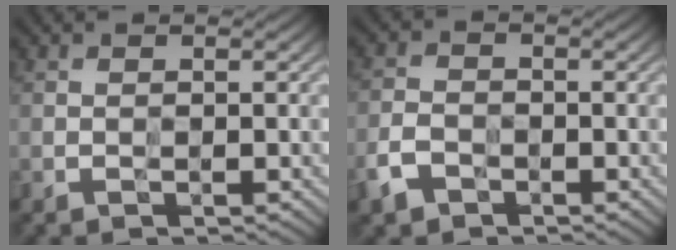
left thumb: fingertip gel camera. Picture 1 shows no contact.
{"total": 4.3, "force": [-3.1, 2.6, 1.5], "torque": [-0.031, -0.008, -0.064]}